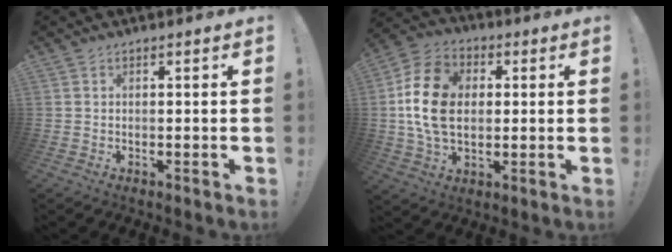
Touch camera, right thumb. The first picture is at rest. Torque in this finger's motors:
{"motor_torque": [0.98, 1.89, 1.09, -0.71, 0.16]}